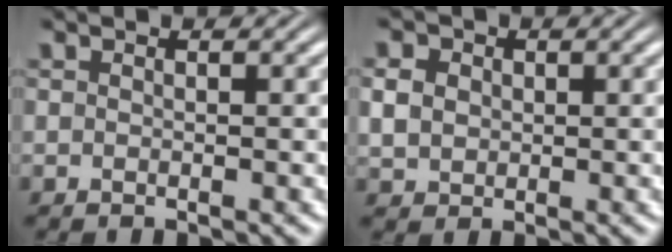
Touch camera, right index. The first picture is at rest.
{"total": 3.4, "force": [0.5, 3.0, 1.6], "torque": [-0.039, -0.004, 0.012]}